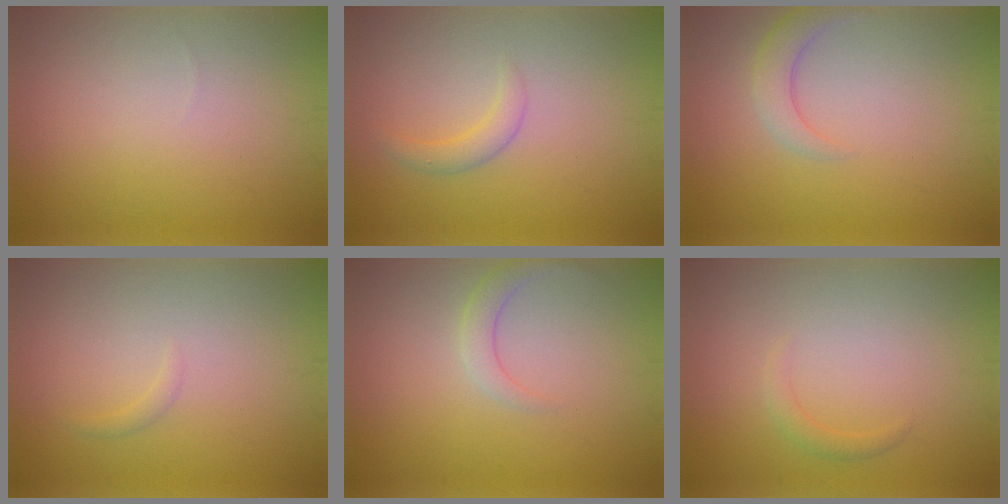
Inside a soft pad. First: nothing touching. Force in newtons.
{"total": 1.6, "press": 1.6, "slide": 0.0}
{"total": 2.5, "press": 2.5, "slide": 0.2}
{"total": 0.6, "press": 0.6, "slide": 0.1}
{"total": 1.8, "press": 1.8, "slide": 0.1}
{"total": 1.1, "press": 1.1, "slide": 0.2}